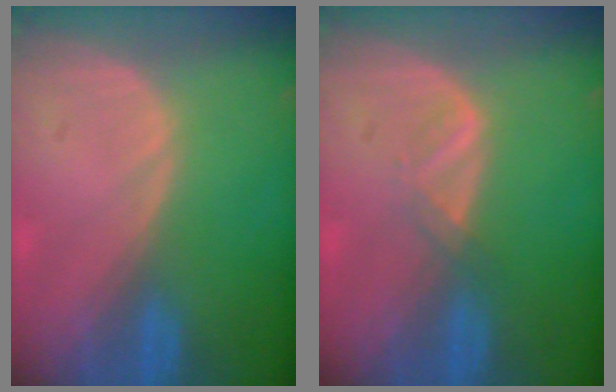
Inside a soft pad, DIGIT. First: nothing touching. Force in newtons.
{"total": 1.8, "press": 1.7, "slide": 0.3}